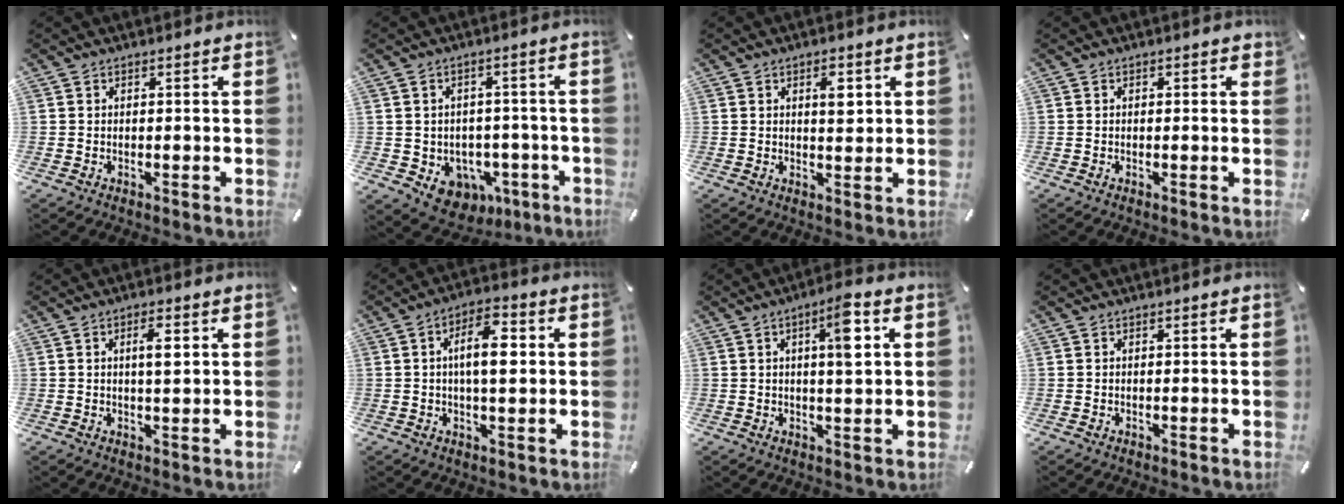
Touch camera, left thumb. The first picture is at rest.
{"total": 6.3, "force": [-1.1, 6.0, 1.5], "torque": [-0.024, -0.003, -0.011]}
{"total": 4.5, "force": [1.4, 2.1, 3.7], "torque": [-0.045, -0.007, 0.016]}
{"total": 0.6, "force": [-0.1, 0.3, 0.6], "torque": [-0.011, 0.000, -0.002]}
{"total": 4.5, "force": [0.9, 1.3, 4.2], "torque": [-0.077, 0.003, 0.011]}
{"total": 9.9, "force": [1.1, 4.3, 8.9], "torque": [-0.157, 0.002, 0.010]}
{"total": 7.6, "force": [2.2, 1.9, 7.1], "torque": [-0.108, -0.007, 0.028]}
{"total": 0.0}